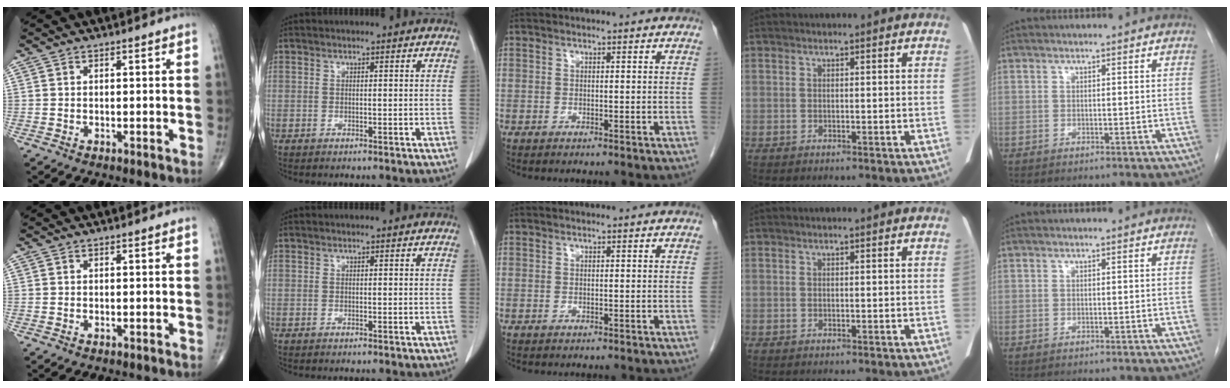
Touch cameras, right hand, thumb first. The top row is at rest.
{}